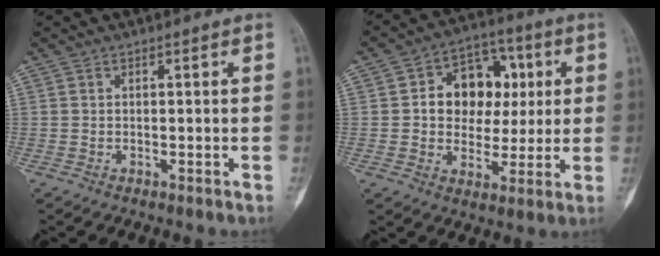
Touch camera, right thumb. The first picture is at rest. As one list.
[{"total": 13.7, "force": [2.3, 10.5, 8.5], "torque": [-0.073, 0.014, 0.035]}]